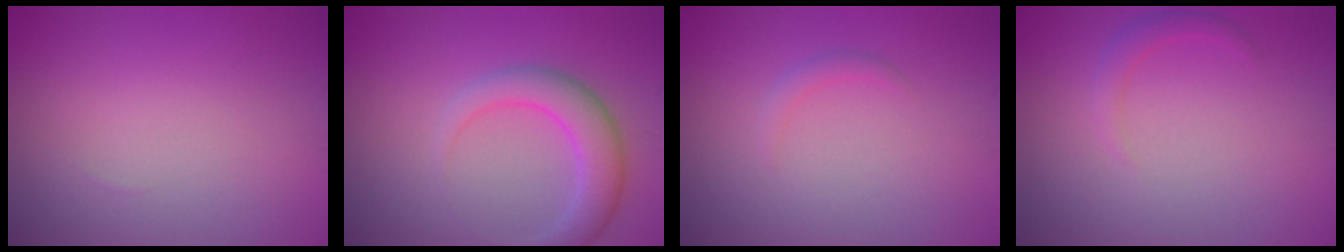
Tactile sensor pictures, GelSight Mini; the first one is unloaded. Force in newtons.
{"total": 4.1, "press": 4.1, "slide": 0.1}
{"total": 0.9, "press": 0.9, "slide": 0.0}
{"total": 1.3, "press": 1.3, "slide": 0.1}